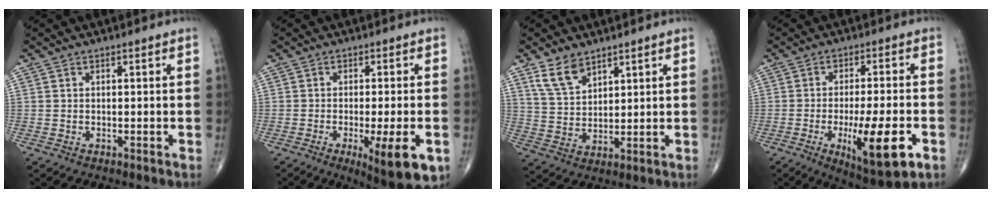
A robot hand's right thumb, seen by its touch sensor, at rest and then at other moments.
{"total": 11.7, "force": [-4.2, 2.7, 10.5], "torque": [-0.145, -0.009, -0.053]}
{"total": 6.6, "force": [4.6, 3.4, 3.2], "torque": [-0.049, -0.025, 0.097]}
{"total": 14.3, "force": [-4.9, 3.5, 12.9], "torque": [-0.205, -0.001, -0.066]}